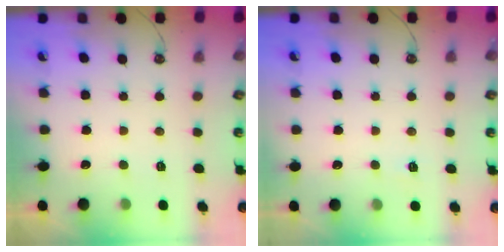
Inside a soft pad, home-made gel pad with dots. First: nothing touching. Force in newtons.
{"total": 2.7, "press": 2.7, "slide": 0.3}